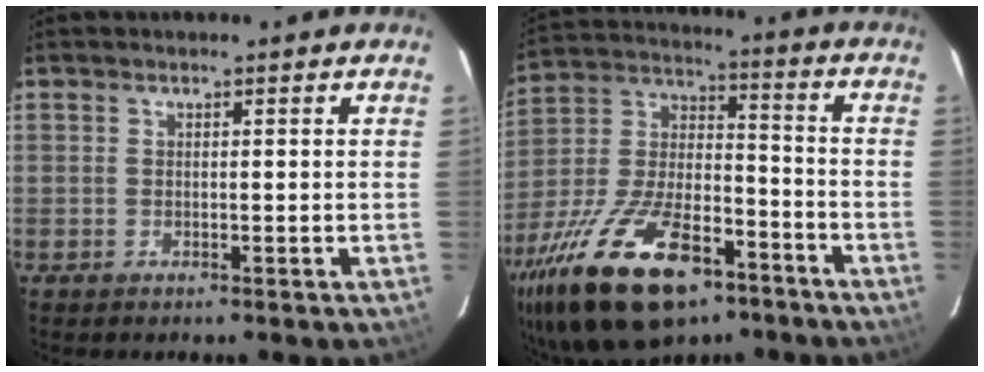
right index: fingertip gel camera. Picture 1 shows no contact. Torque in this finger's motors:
{"motor_torque": [1.51, -0.63, 1.01, 0.21]}